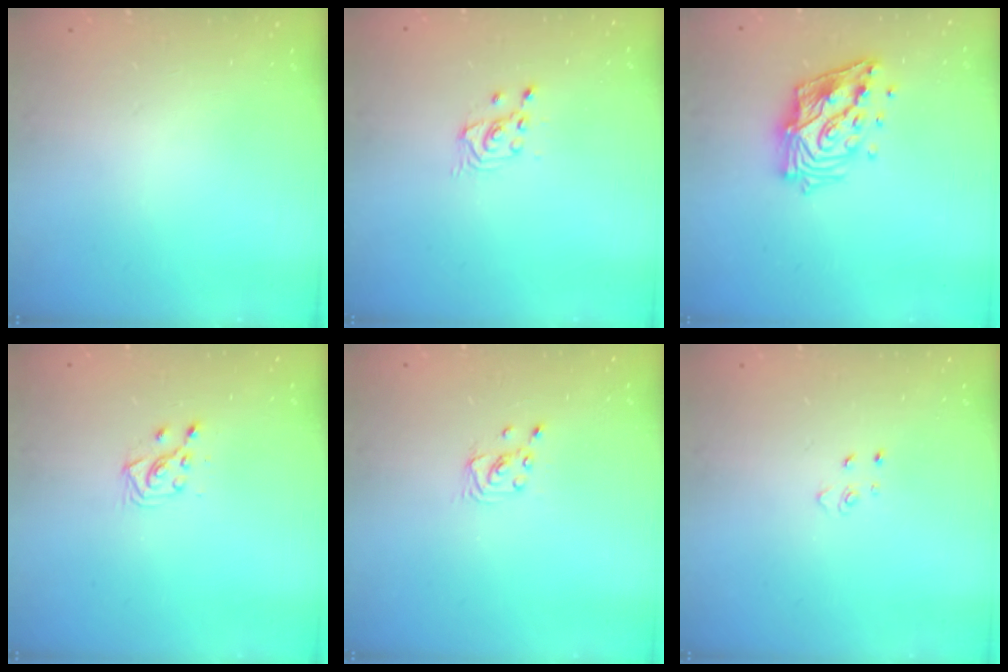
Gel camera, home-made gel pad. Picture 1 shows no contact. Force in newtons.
{"total": 2.6, "press": 2.5, "slide": 0.3}
{"total": 14.7, "press": 14.6, "slide": 1.9}
{"total": 3.7, "press": 3.6, "slide": 0.9}
{"total": 1.7, "press": 1.6, "slide": 0.1}
{"total": 2.6, "press": 2.6, "slide": 0.3}